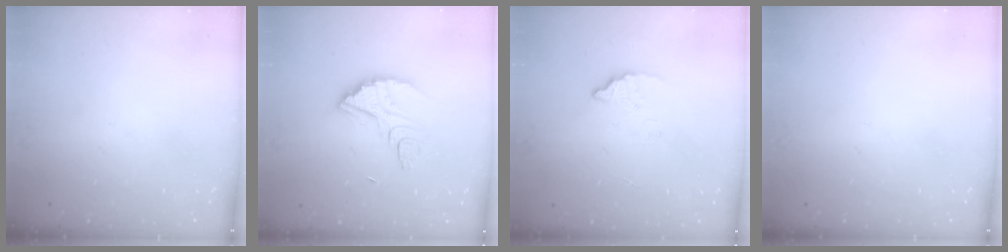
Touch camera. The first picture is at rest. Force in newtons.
{"total": 8.1, "press": 8.1, "slide": 0.4}
{"total": 1.8, "press": 1.7, "slide": 0.1}
{"total": 0.0}